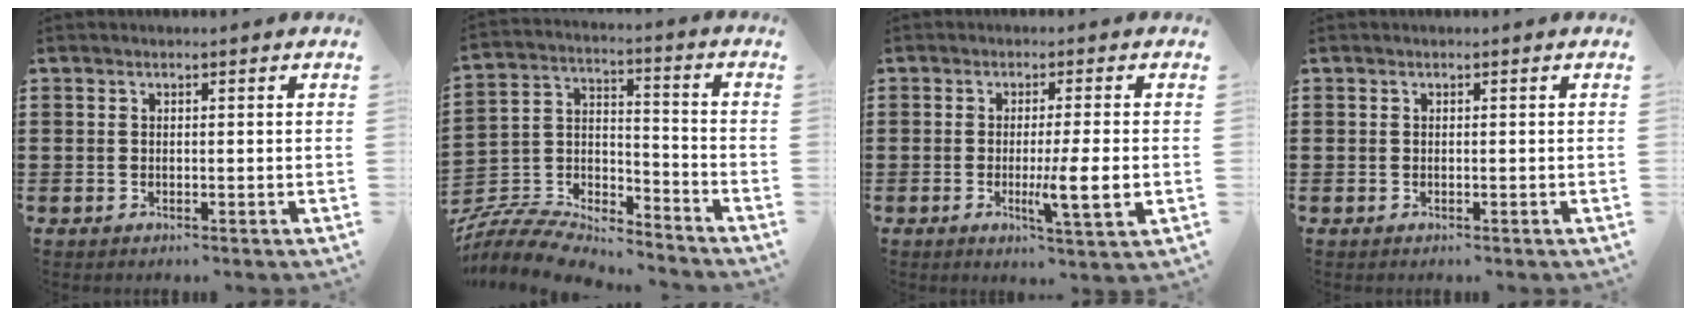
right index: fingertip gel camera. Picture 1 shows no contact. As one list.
[{"total": 8.1, "force": [-7.8, 1.8, 1.3], "torque": [-0.045, -0.002, -0.160]}, {"total": 6.4, "force": [-1.0, 0.2, 6.3], "torque": [-0.104, -0.014, -0.015]}, {"total": 0.0}]